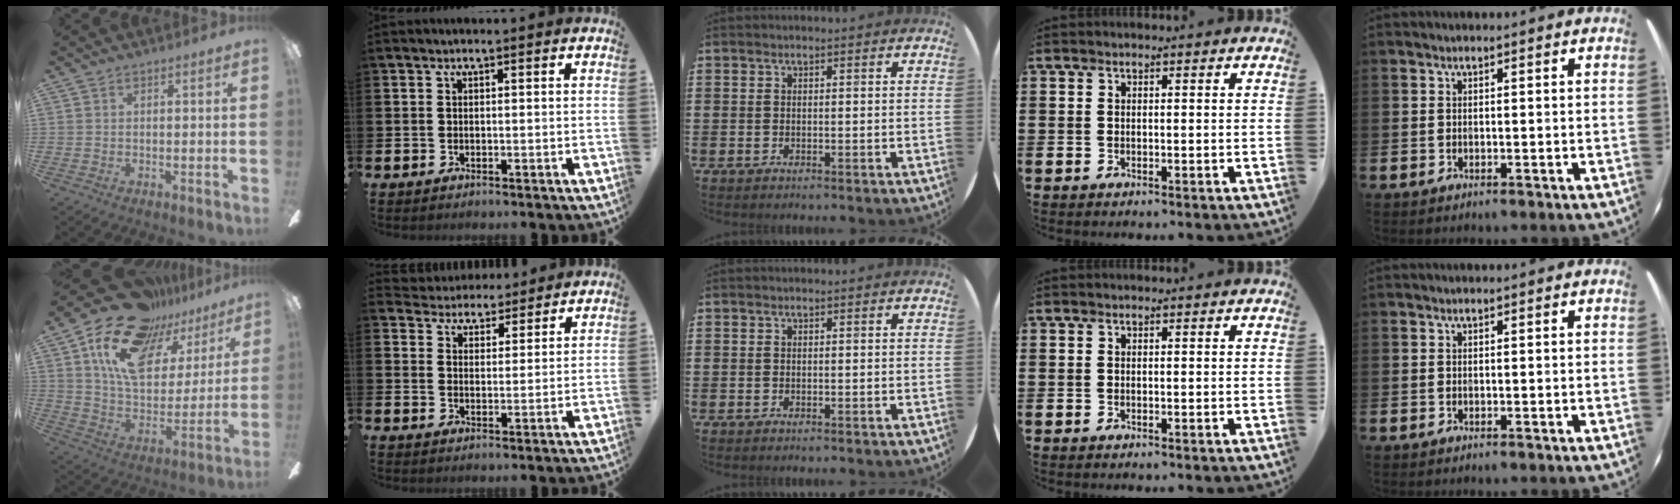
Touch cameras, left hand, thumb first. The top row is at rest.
{"thumb": {"total": 21.1, "force": [12.8, 11.5, 12.1], "torque": [-0.222, -0.067, 0.228]}, "index": {"total": 4.1, "force": [3.9, 1.2, -0.6], "torque": [-0.014, -0.024, 0.071]}}